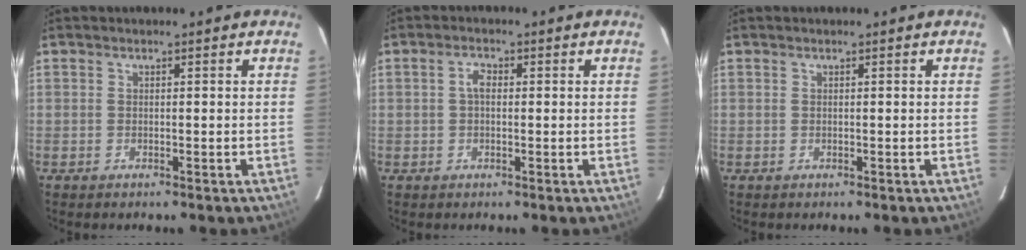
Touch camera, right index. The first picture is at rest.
{"total": 2.0, "force": [0.1, 1.2, 1.6], "torque": [-0.032, 0.010, 0.001]}
{"total": 0.0}